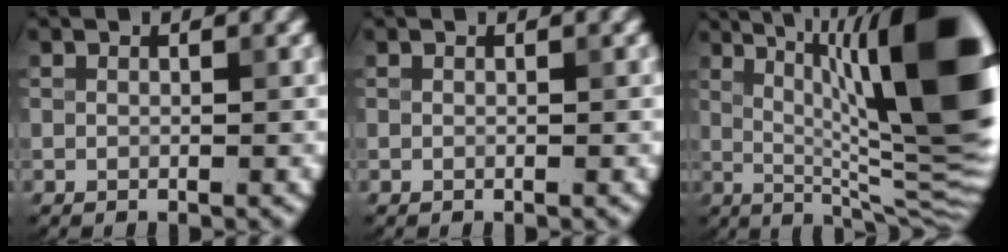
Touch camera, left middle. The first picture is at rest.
{"total": 0.0}
{"total": 16.6, "force": [3.9, 4.1, 15.6], "torque": [-0.210, 0.016, 0.077]}